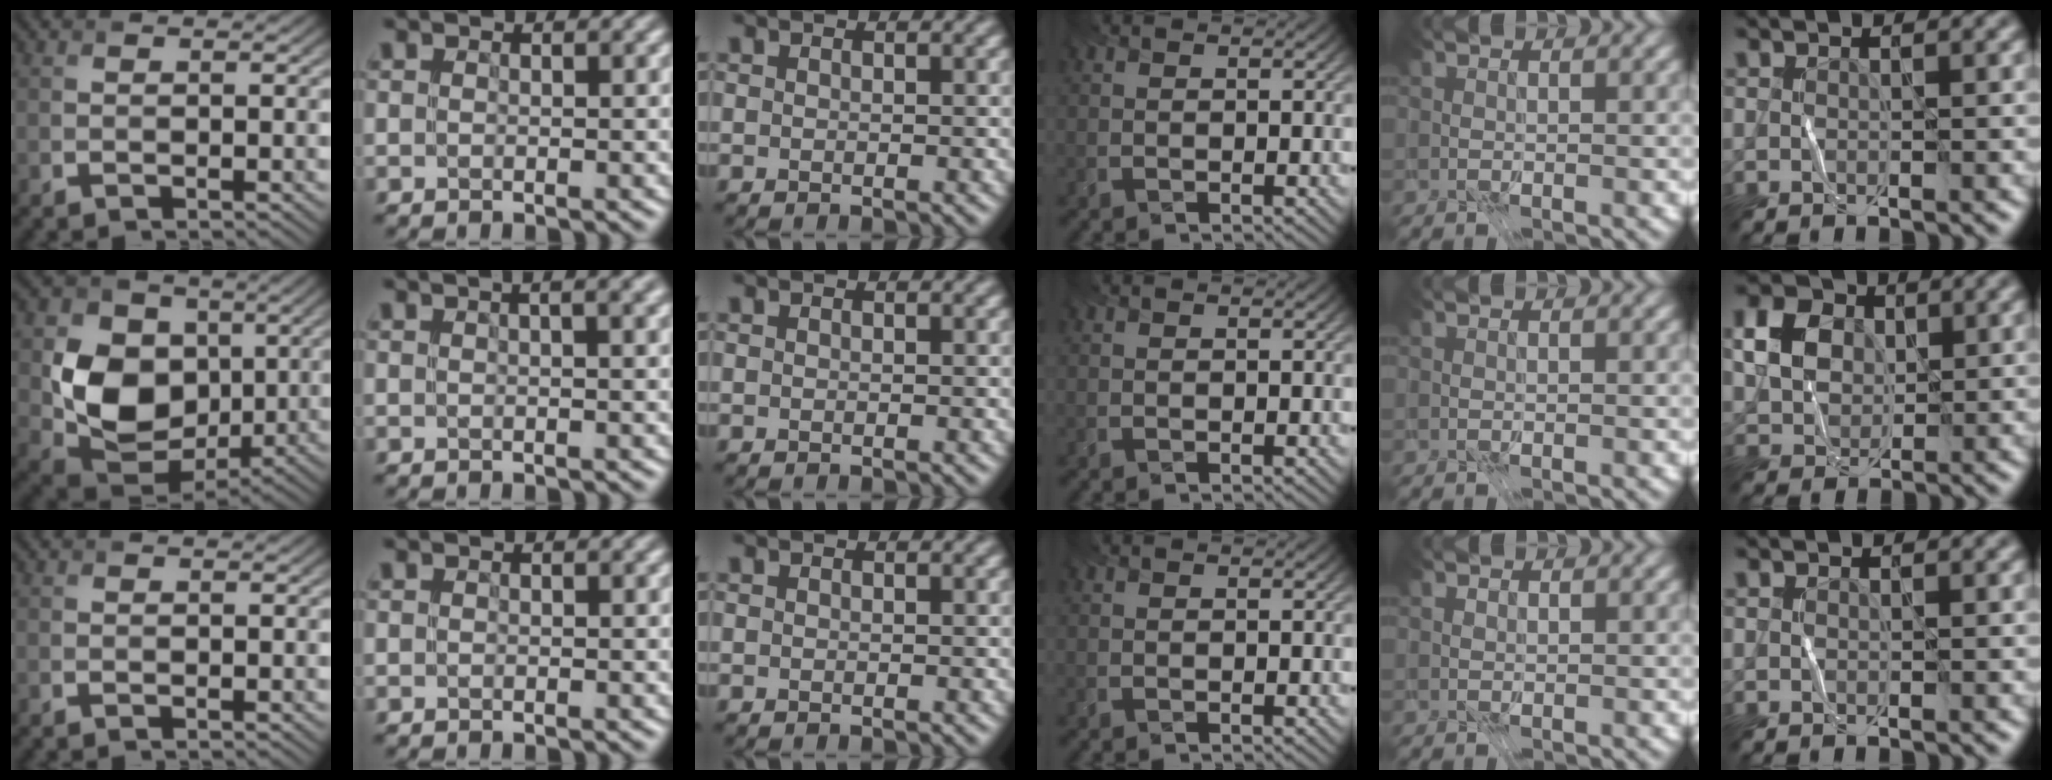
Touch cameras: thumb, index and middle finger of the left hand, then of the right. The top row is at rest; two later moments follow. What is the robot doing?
{"motion": "fold", "object": "receipt paper"}